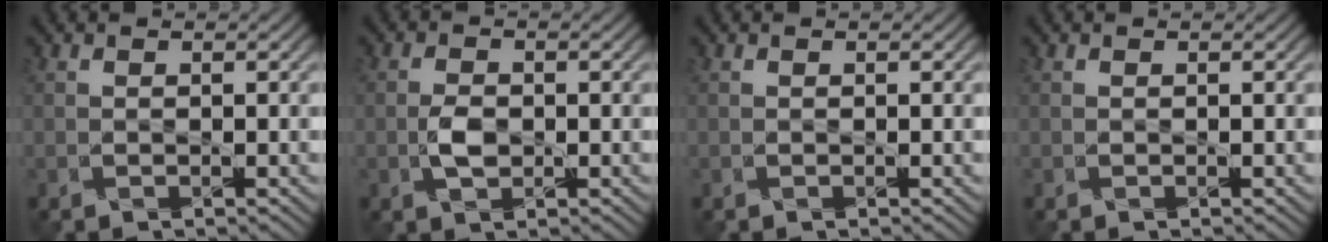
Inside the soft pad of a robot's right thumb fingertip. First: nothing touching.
{"total": 2.4, "force": [-0.7, 1.5, 1.8], "torque": [-0.036, 0.001, -0.018]}
{"total": 0.0}
{"total": 0.0}